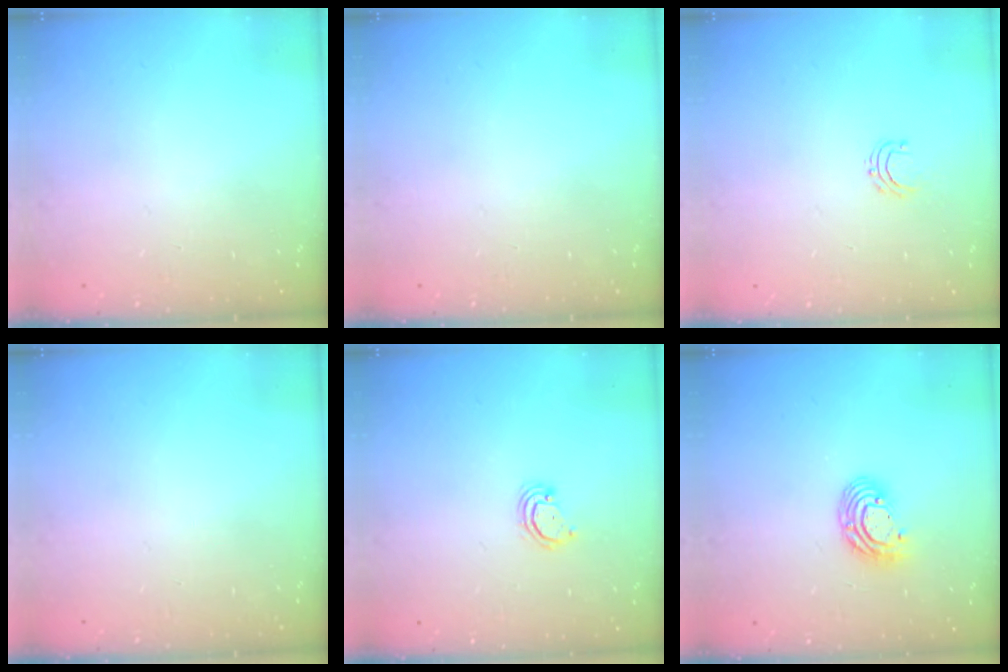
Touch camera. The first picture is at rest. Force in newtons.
{"total": 0.0}
{"total": 4.0, "press": 4.0, "slide": 0.3}
{"total": 0.0}
{"total": 2.8, "press": 2.8, "slide": 0.2}
{"total": 8.0, "press": 8.0, "slide": 0.4}